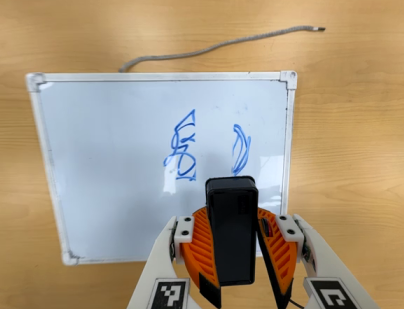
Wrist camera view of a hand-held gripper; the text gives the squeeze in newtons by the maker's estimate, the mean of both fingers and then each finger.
{"total": 10.0, "left": 10.4, "right": 9.6}